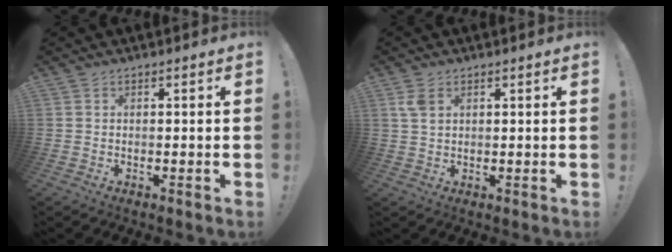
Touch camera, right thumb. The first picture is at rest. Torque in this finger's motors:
{"motor_torque": [0.45, 0.43, 0.27, 0.15, 0.02]}